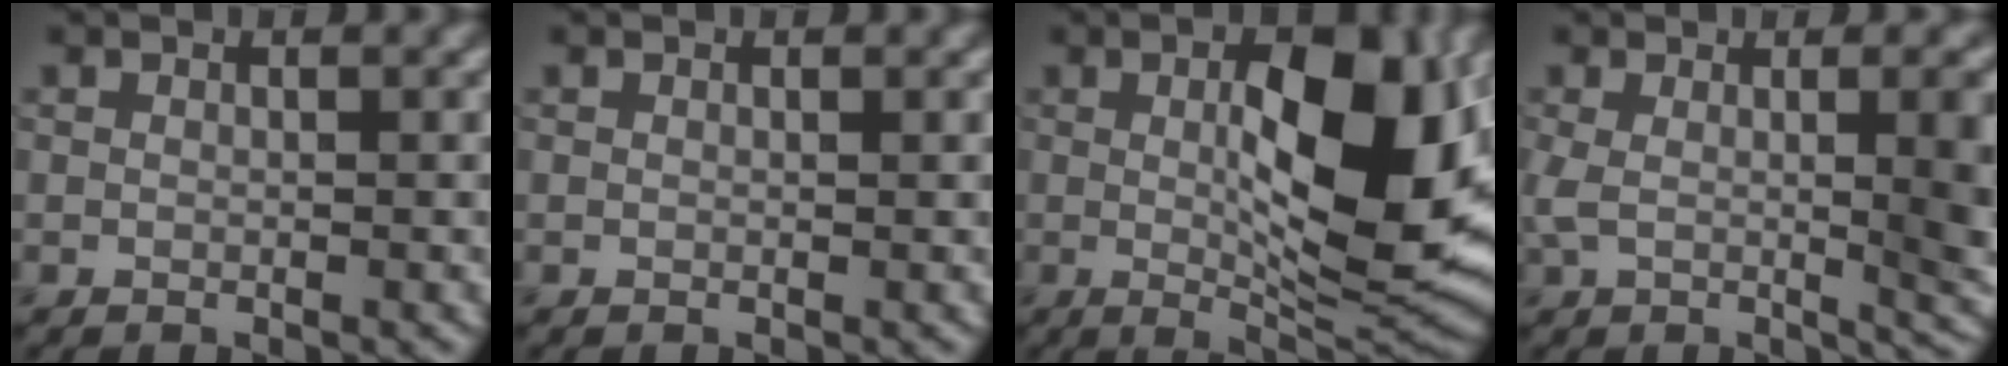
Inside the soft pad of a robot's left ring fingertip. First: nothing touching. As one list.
[{"total": 0.0}, {"total": 12.0, "force": [1.2, 4.4, 11.1], "torque": [-0.158, -0.004, 0.025]}, {"total": 9.3, "force": [0.4, 3.6, 8.6], "torque": [-0.129, -0.011, 0.011]}]